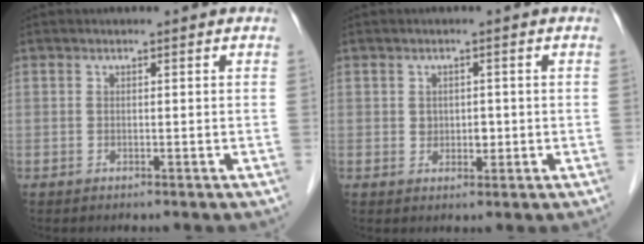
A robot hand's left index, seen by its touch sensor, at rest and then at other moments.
{"total": 2.1, "force": [-0.2, 1.7, 1.3], "torque": [-0.019, -0.002, -0.001]}